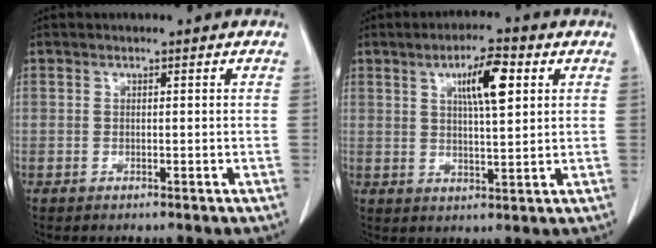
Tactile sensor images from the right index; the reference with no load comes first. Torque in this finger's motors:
{"motor_torque": [0.29, 0.23, 0.15, 0.07]}